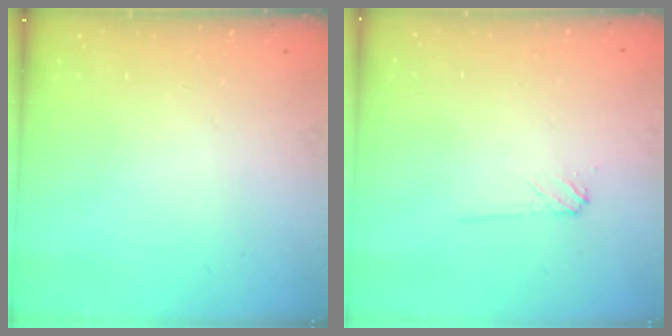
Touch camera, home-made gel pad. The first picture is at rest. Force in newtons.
{"total": 4.3, "press": 4.2, "slide": 0.8}